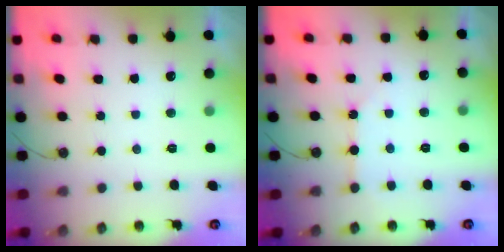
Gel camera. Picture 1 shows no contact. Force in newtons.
{"total": 2.3, "press": 2.3, "slide": 0.4}